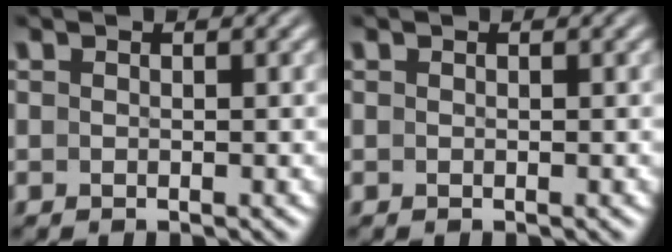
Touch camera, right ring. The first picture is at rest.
{"total": 0.0}